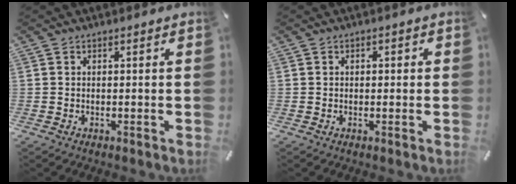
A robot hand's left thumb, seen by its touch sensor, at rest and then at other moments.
{"total": 1.1, "force": [-0.2, 0.9, 0.6], "torque": [-0.011, 0.005, -0.007]}